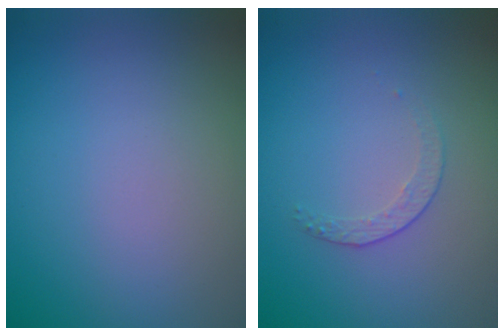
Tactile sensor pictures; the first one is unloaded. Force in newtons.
{"total": 1.4, "press": 0.7, "slide": 1.2}